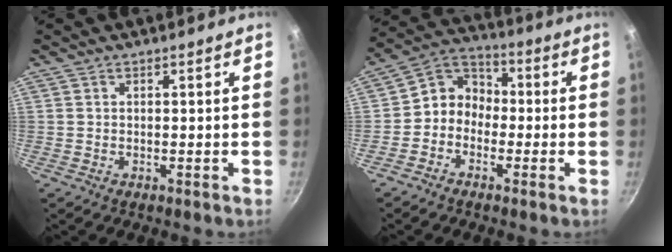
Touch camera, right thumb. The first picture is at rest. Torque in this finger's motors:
{"motor_torque": [0.07, 0.09, 0.31, -0.11, 0.03]}